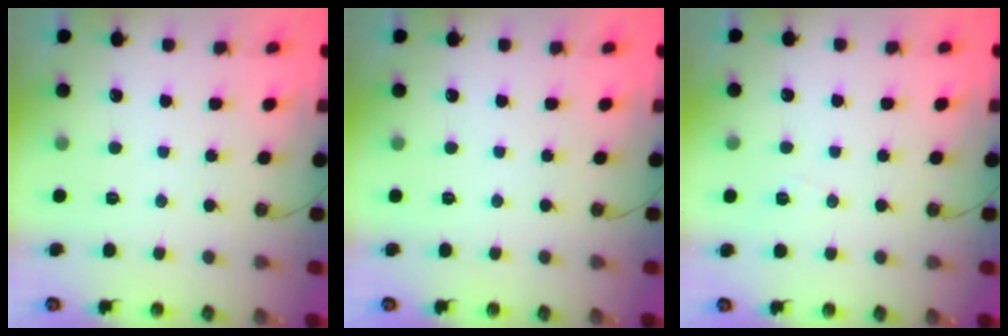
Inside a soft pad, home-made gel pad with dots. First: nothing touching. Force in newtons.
{"total": 0.0}
{"total": 4.9, "press": 4.3, "slide": 2.5}